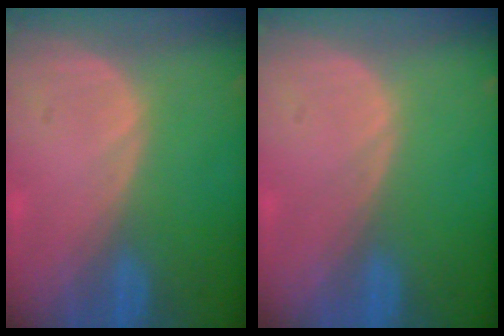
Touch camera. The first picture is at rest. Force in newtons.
{"total": 0.0}